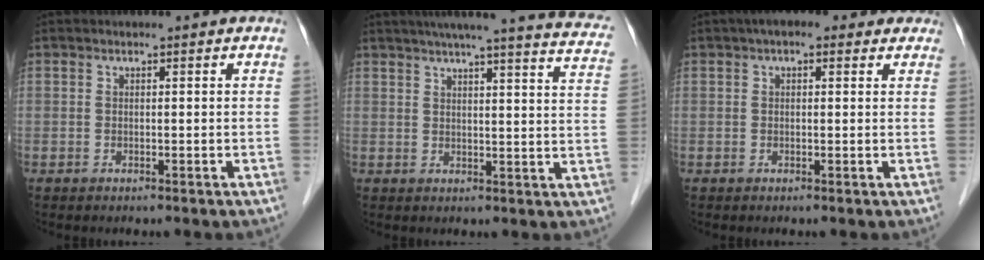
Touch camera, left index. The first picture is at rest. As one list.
[{"total": 24.1, "force": [21.3, 0.9, 11.2], "torque": [-0.159, -0.031, 0.244]}, {"total": 5.2, "force": [3.4, 2.4, 3.1], "torque": [-0.037, 0.037, 0.044]}]